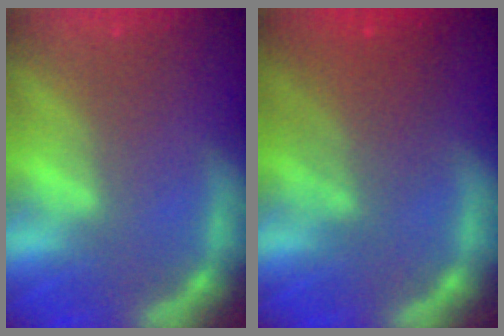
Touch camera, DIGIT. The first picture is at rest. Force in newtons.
{"total": 4.5}